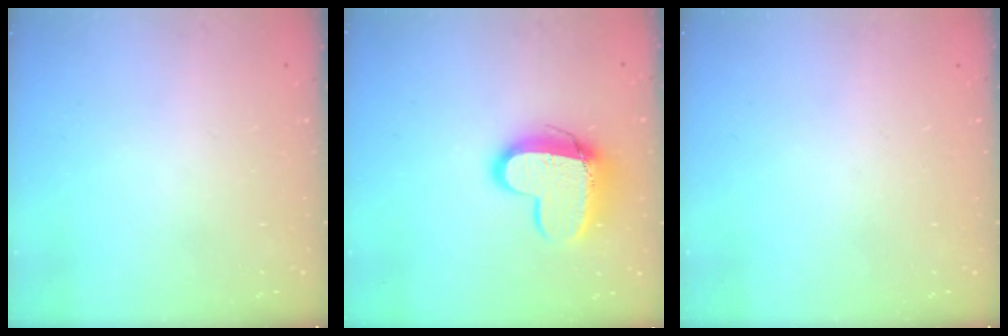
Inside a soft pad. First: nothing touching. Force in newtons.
{"total": 13.1, "press": 13.0, "slide": 1.1}
{"total": 0.0}